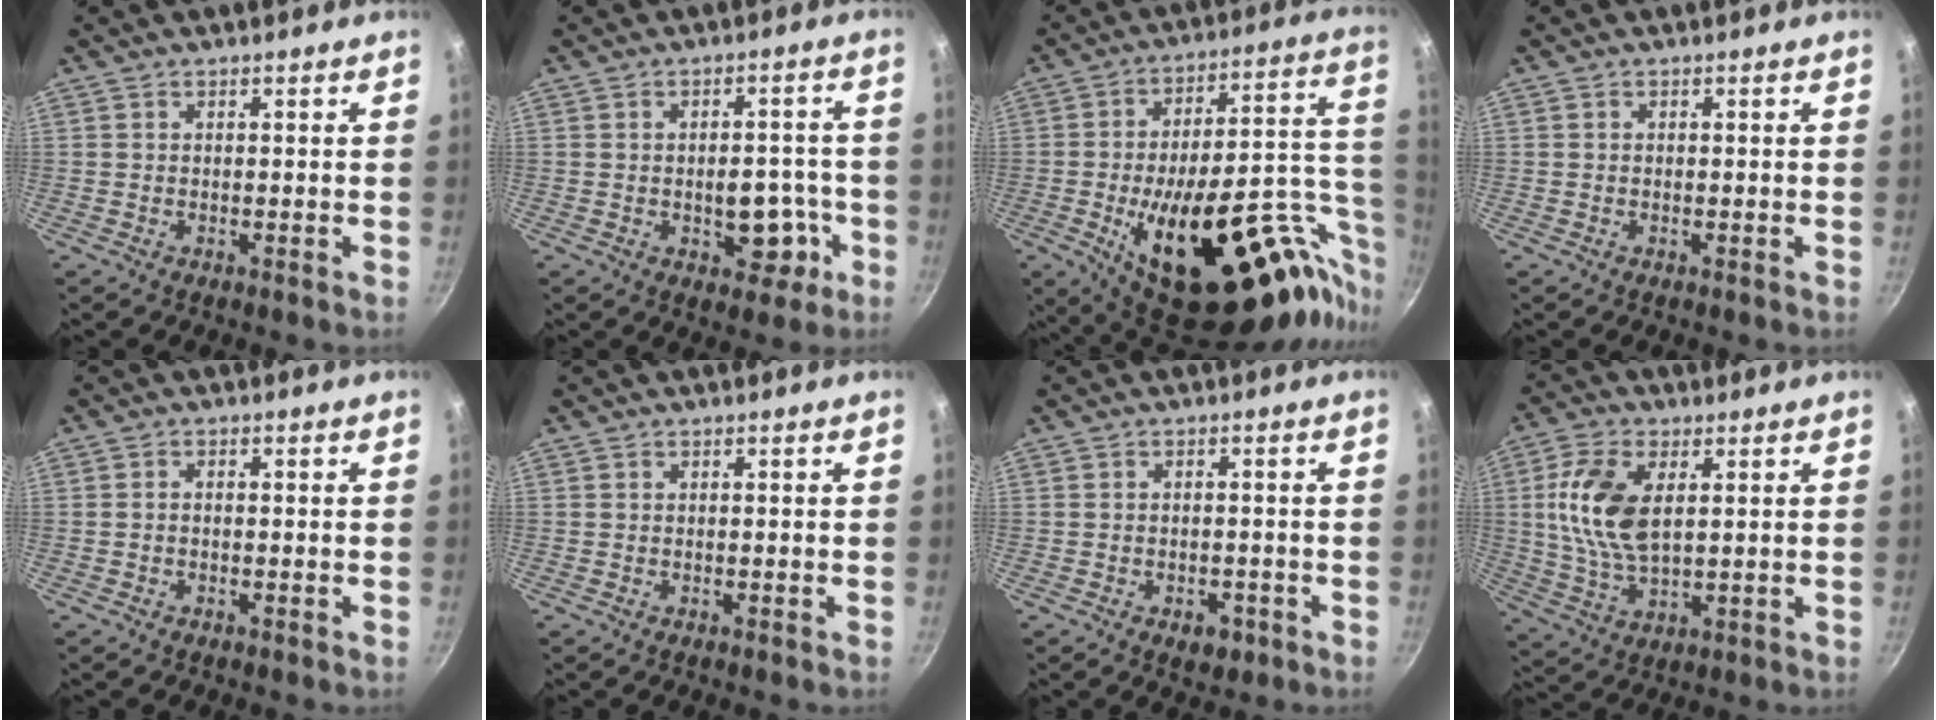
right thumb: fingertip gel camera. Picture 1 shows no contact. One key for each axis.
{"total": 8.4, "fx": -2.5, "fy": 5.1, "fz": 6.1, "tx": -0.046, "ty": 0.021, "tz": -0.024}
{"total": 36.9, "fx": -10.7, "fy": 16.5, "fz": 31.2, "tx": -0.392, "ty": 0.032, "tz": -0.145}
{"total": 0.0}
{"total": 0.9, "fx": -0.4, "fy": 0.6, "fz": 0.6, "tx": -0.012, "ty": 0.006, "tz": -0.007}
{"total": 0.0}
{"total": 3.7, "fx": -1.8, "fy": 2.4, "fz": 2.2, "tx": -0.020, "ty": 0.014, "tz": -0.015}
{"total": 12.4, "fx": 2.6, "fy": 6.6, "fz": 10.1, "tx": -0.199, "ty": -0.005, "tz": 0.052}